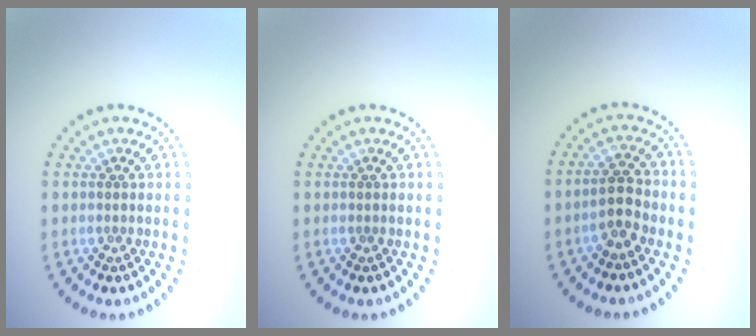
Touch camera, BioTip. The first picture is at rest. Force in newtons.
{"total": 0.0}
{"total": 2.7, "press": 2.6, "slide": 0.8}